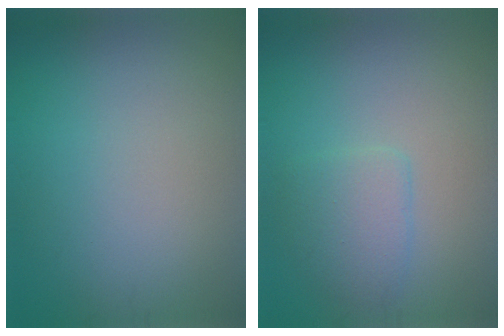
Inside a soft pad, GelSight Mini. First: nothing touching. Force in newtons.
{"total": 2.4, "press": 2.4, "slide": 0.2}